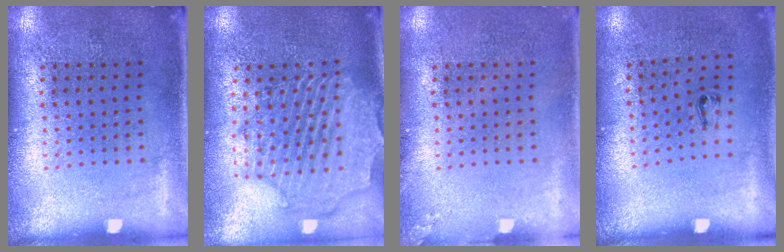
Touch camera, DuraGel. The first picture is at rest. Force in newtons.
{"total": 2.5, "press": 2.2, "slide": 1.1}
{"total": 0.8, "press": 0.8, "slide": 0.1}
{"total": 0.5, "press": 0.2, "slide": 0.5}